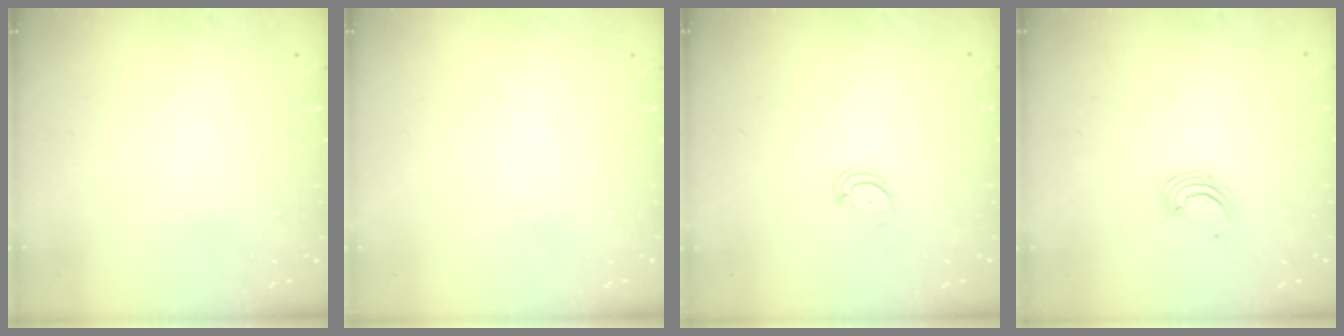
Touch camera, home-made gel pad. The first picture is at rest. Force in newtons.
{"total": 0.0}
{"total": 3.0, "press": 3.0, "slide": 0.2}
{"total": 2.2, "press": 2.2, "slide": 0.2}